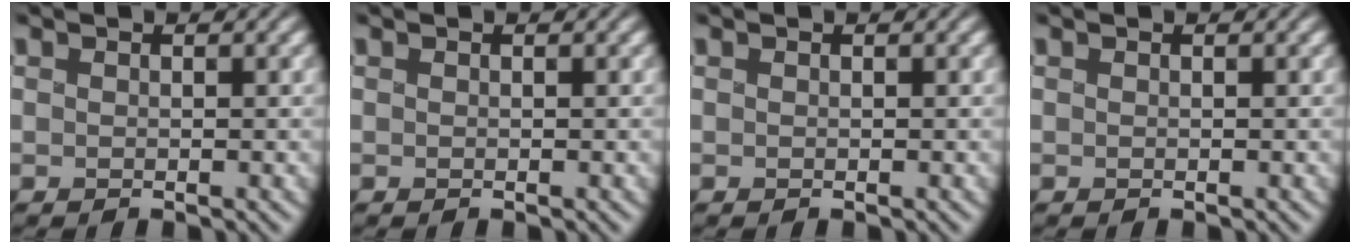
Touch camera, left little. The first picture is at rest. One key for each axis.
{"total": 0.0}
{"total": 0.0}
{"total": 0.0}